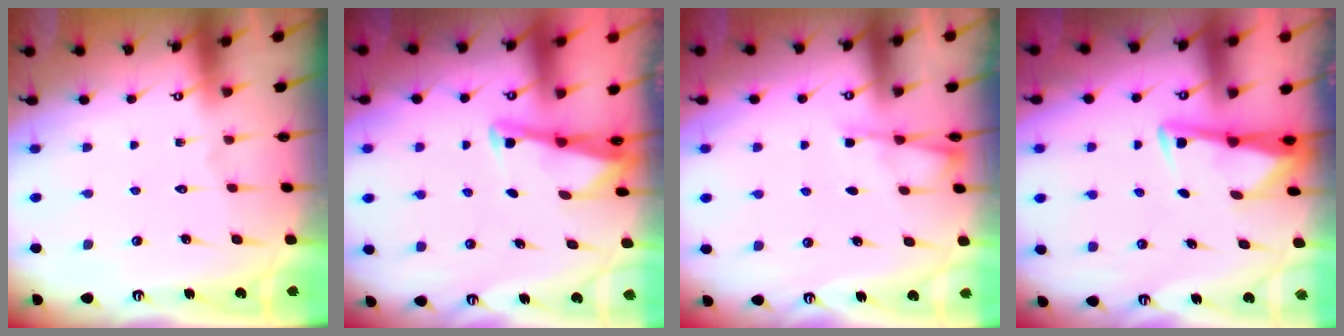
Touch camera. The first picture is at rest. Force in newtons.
{"total": 2.5, "press": 2.5, "slide": 0.1}
{"total": 3.4, "press": 3.4, "slide": 0.4}
{"total": 2.9, "press": 2.9, "slide": 0.4}